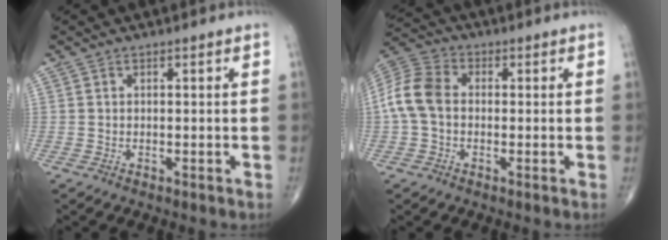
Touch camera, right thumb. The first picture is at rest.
{"total": 9.0, "force": [-0.3, 6.5, 6.2], "torque": [-0.129, 0.025, -0.017]}